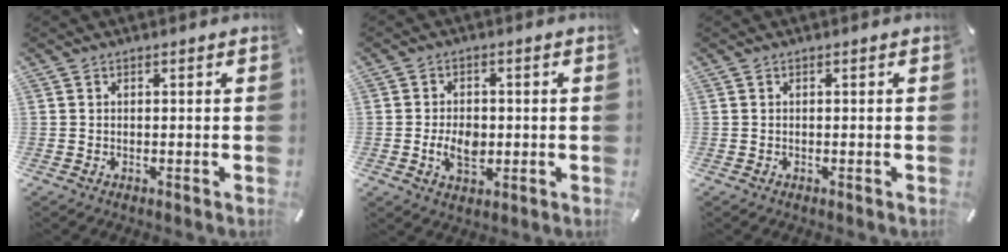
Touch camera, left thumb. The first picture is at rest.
{"total": 6.3, "force": [-0.9, 4.4, 4.5], "torque": [-0.090, -0.003, -0.018]}
{"total": 0.0}